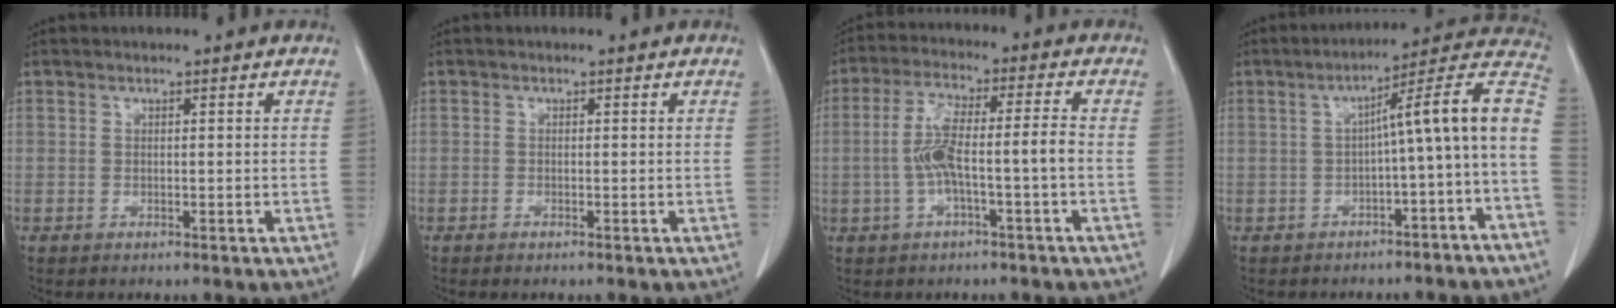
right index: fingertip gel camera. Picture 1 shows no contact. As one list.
[{"total": 0.6, "force": [-0.5, 0.0, 0.2], "torque": [-0.005, 0.001, -0.006]}, {"total": 8.0, "force": [-1.6, 0.6, 7.8], "torque": [-0.159, 0.024, -0.029]}, {"total": 13.1, "force": [-1.4, -0.3, 13.0], "torque": [-0.168, 0.043, -0.030]}]